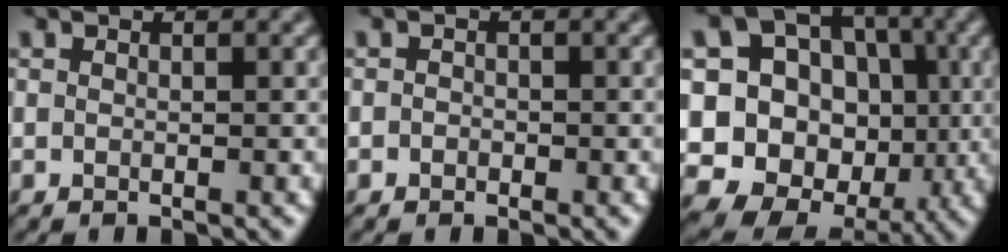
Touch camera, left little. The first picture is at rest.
{"total": 0.7, "force": [-0.3, 0.6, 0.1], "torque": [0.003, -0.004, -0.011]}
{"total": 13.7, "force": [-0.8, 12.5, 5.6], "torque": [-0.150, 0.031, -0.019]}